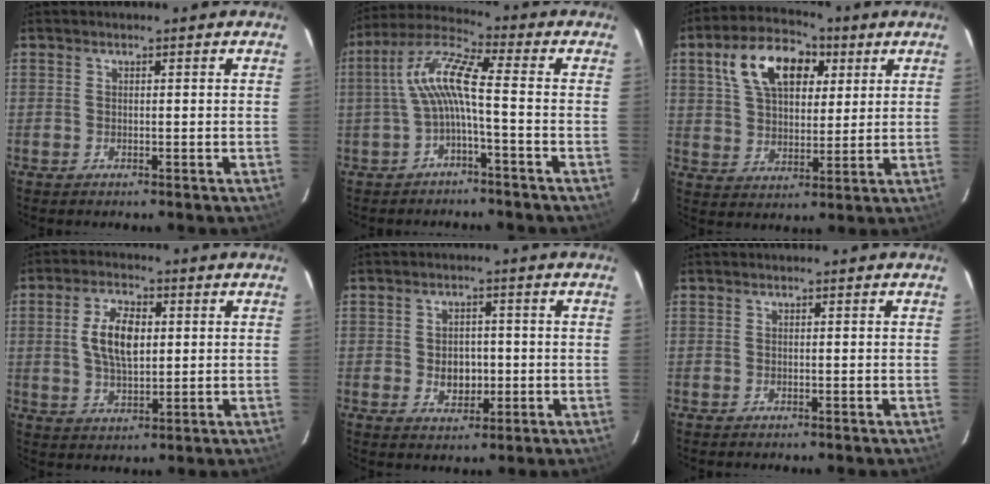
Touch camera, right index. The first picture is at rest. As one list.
[{"total": 8.5, "force": [-1.4, 0.8, 8.4], "torque": [-0.188, 0.020, -0.027]}, {"total": 14.5, "force": [6.2, 8.4, 10.1], "torque": [-0.190, 0.036, 0.105]}, {"total": 8.7, "force": [1.3, 4.4, 7.4], "torque": [-0.141, 0.009, 0.028]}, {"total": 5.1, "force": [-0.7, 3.9, 3.2], "torque": [-0.056, 0.001, -0.003]}, {"total": 0.0}]